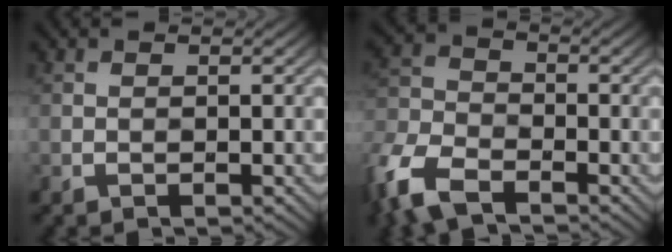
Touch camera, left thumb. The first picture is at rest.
{"total": 9.8, "force": [-5.8, 5.2, 5.9], "torque": [-0.147, -0.016, -0.130]}